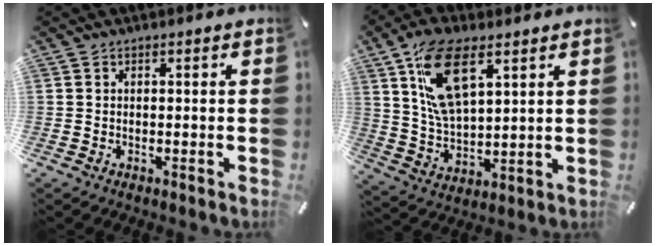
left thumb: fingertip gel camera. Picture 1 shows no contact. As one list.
[{"total": 14.5, "force": [7.3, 6.9, 10.4], "torque": [-0.239, -0.014, 0.131]}]